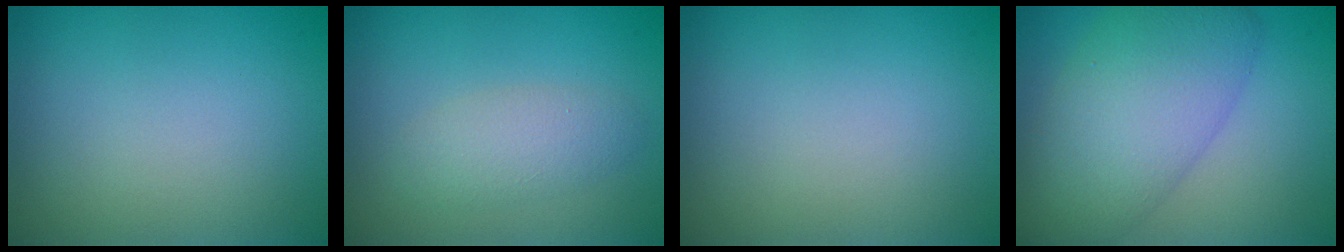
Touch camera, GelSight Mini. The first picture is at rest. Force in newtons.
{"total": 2.5, "press": 2.5, "slide": 0.1}
{"total": 0.0}
{"total": 8.8, "press": 8.8, "slide": 0.5}